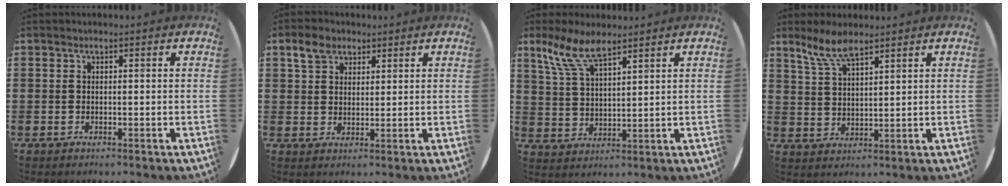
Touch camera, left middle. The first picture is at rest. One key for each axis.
{"total": 3.6, "fx": 2.6, "fy": 2.2, "fz": 1.4, "tx": -0.016, "ty": 0.002, "tz": 0.045}
{"total": 7.1, "fx": 5.4, "fy": 1.8, "fz": 4.3, "tx": -0.098, "ty": -0.009, "tz": 0.096}
{"total": 5.5, "fx": 4.3, "fy": 1.4, "fz": 3.1, "tx": -0.070, "ty": -0.005, "tz": 0.078}